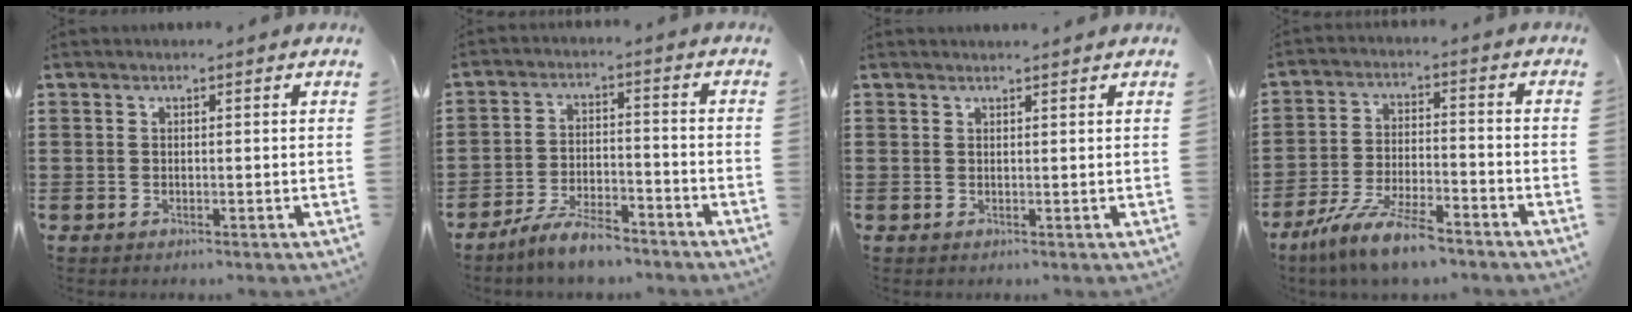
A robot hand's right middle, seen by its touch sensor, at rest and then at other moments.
{"total": 6.5, "force": [-5.8, 1.1, 2.8], "torque": [-0.062, 0.001, -0.111]}
{"total": 0.7, "force": [0.7, -0.1, 0.1], "torque": [-0.004, -0.002, 0.013]}
{"total": 9.1, "force": [-7.7, 1.0, 4.8], "torque": [-0.109, 0.001, -0.151]}